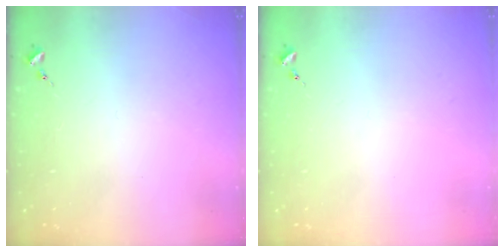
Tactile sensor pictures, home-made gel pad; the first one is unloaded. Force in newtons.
{"total": 0.0}